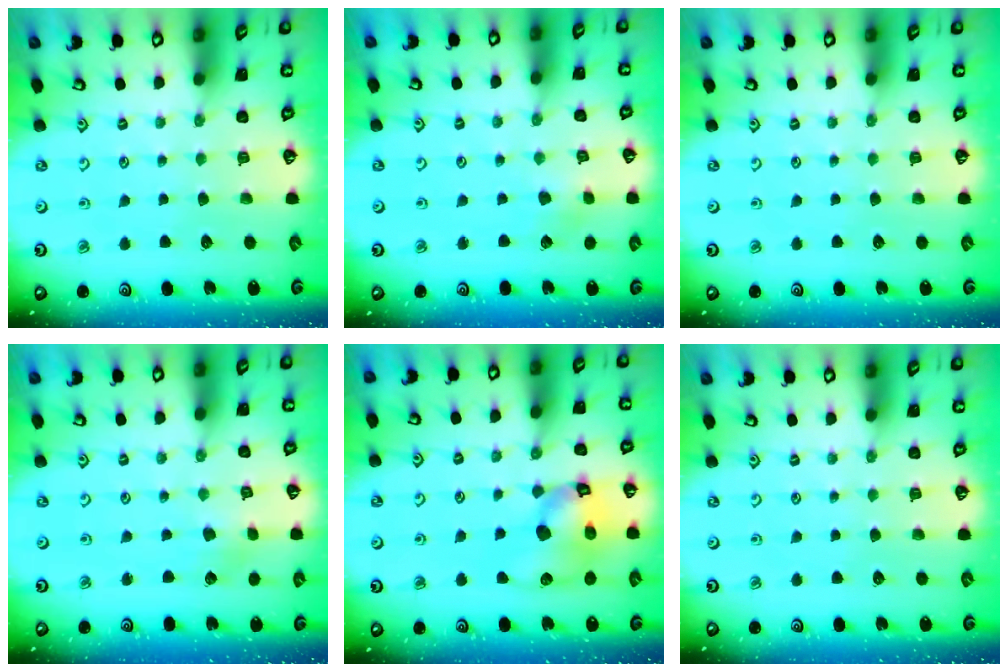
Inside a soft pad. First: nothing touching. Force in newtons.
{"total": 3.0, "press": 3.0, "slide": 0.5}
{"total": 0.0}
{"total": 1.4, "press": 1.4, "slide": 0.2}
{"total": 14.1, "press": 14.0, "slide": 1.8}
{"total": 0.0}